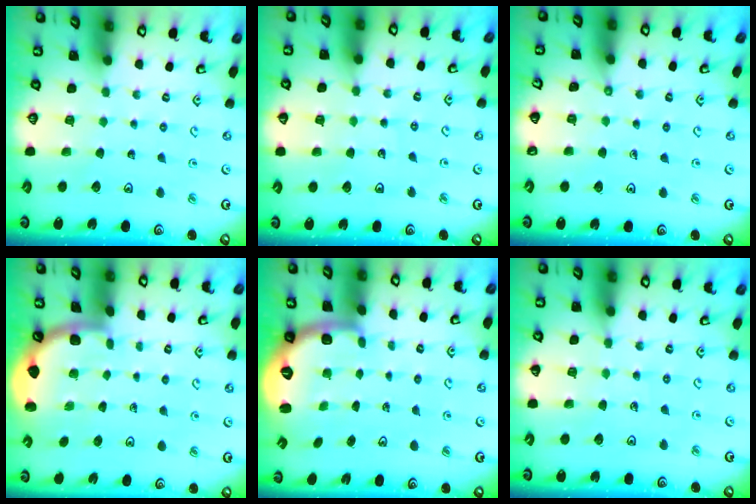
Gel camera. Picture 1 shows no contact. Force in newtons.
{"total": 3.2, "press": 2.4, "slide": 2.2}
{"total": 2.5, "press": 2.5, "slide": 0.4}
{"total": 1.9, "press": 1.9, "slide": 0.0}
{"total": 2.5, "press": 2.0, "slide": 1.5}
{"total": 5.1, "press": 5.1, "slide": 0.7}